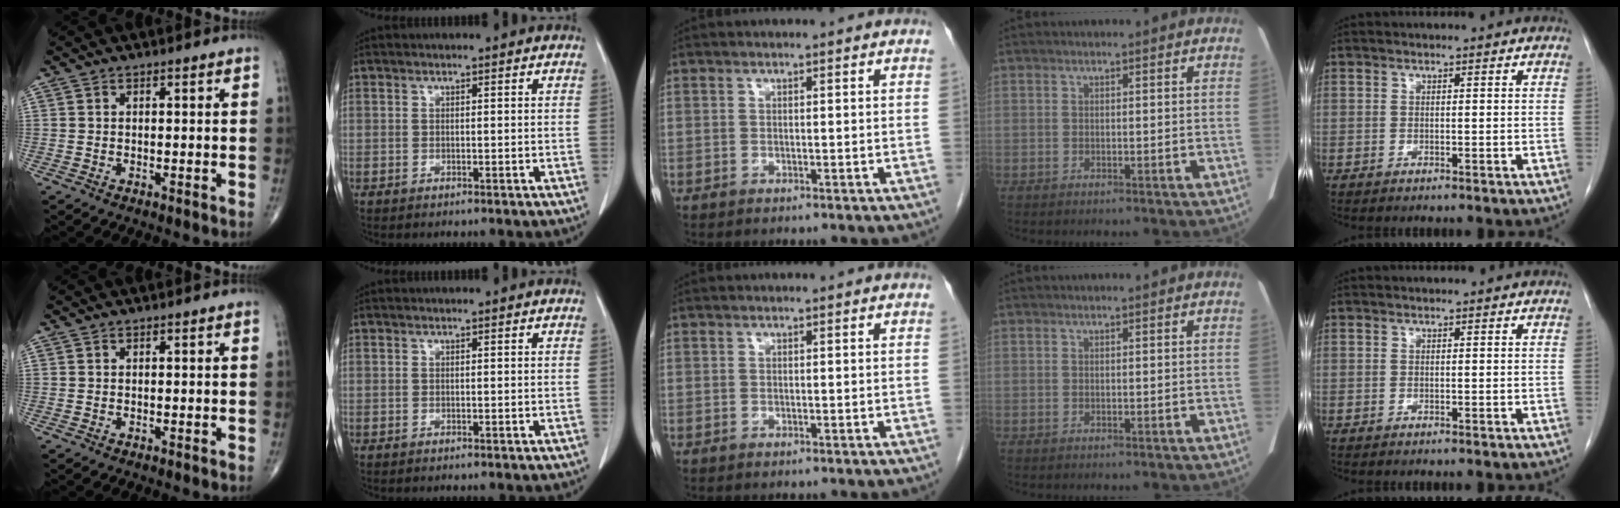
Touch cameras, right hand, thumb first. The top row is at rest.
{}